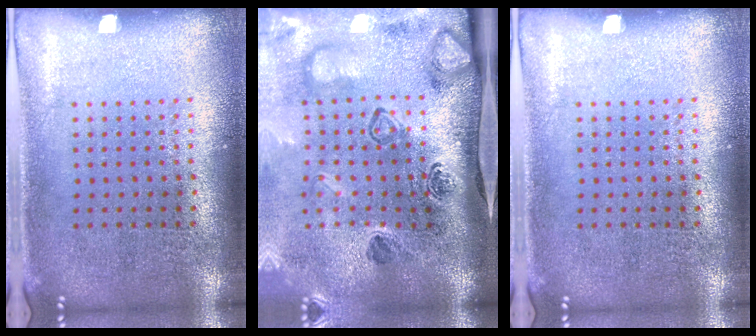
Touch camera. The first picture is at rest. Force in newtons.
{"total": 4.3, "press": 2.9, "slide": 3.2}
{"total": 0.0}